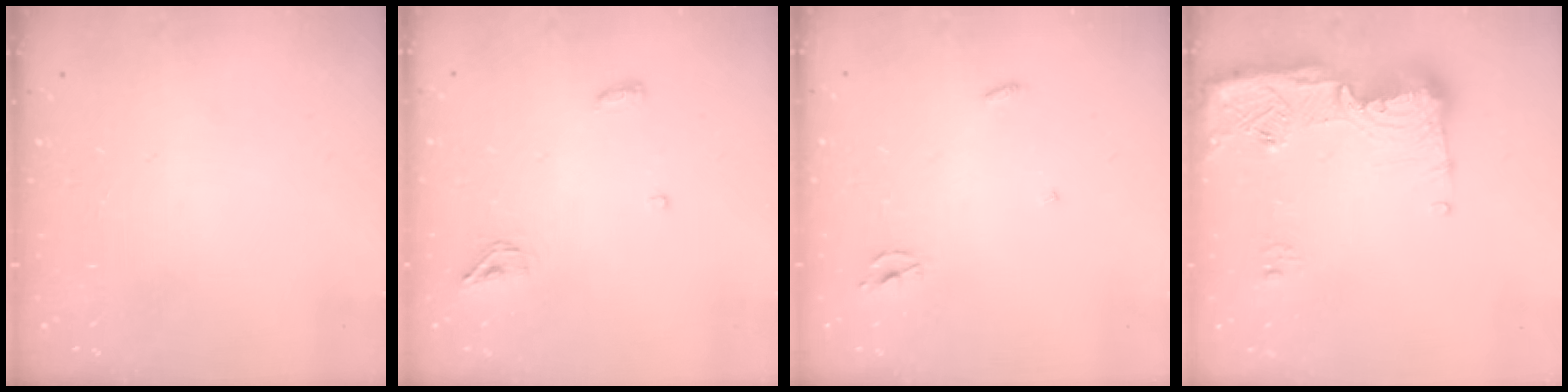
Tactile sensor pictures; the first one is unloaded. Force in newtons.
{"total": 6.3, "press": 5.0, "slide": 3.9}
{"total": 2.3, "press": 2.3, "slide": 0.2}
{"total": 15.8, "press": 15.7, "slide": 1.4}